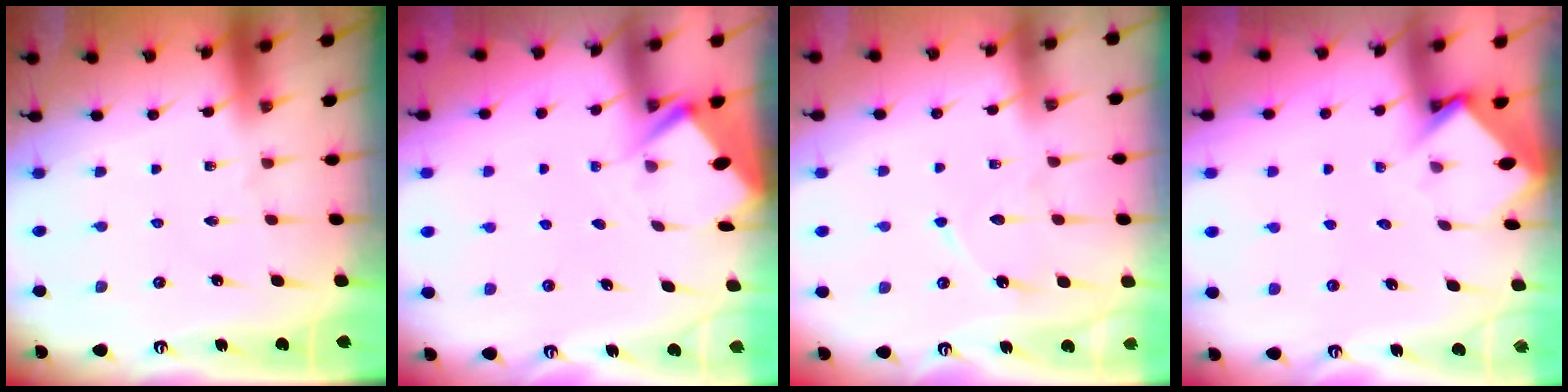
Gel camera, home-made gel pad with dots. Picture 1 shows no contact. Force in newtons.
{"total": 2.7, "press": 2.7, "slide": 0.3}
{"total": 6.1, "press": 6.1, "slide": 0.7}
{"total": 3.6, "press": 3.6, "slide": 0.2}